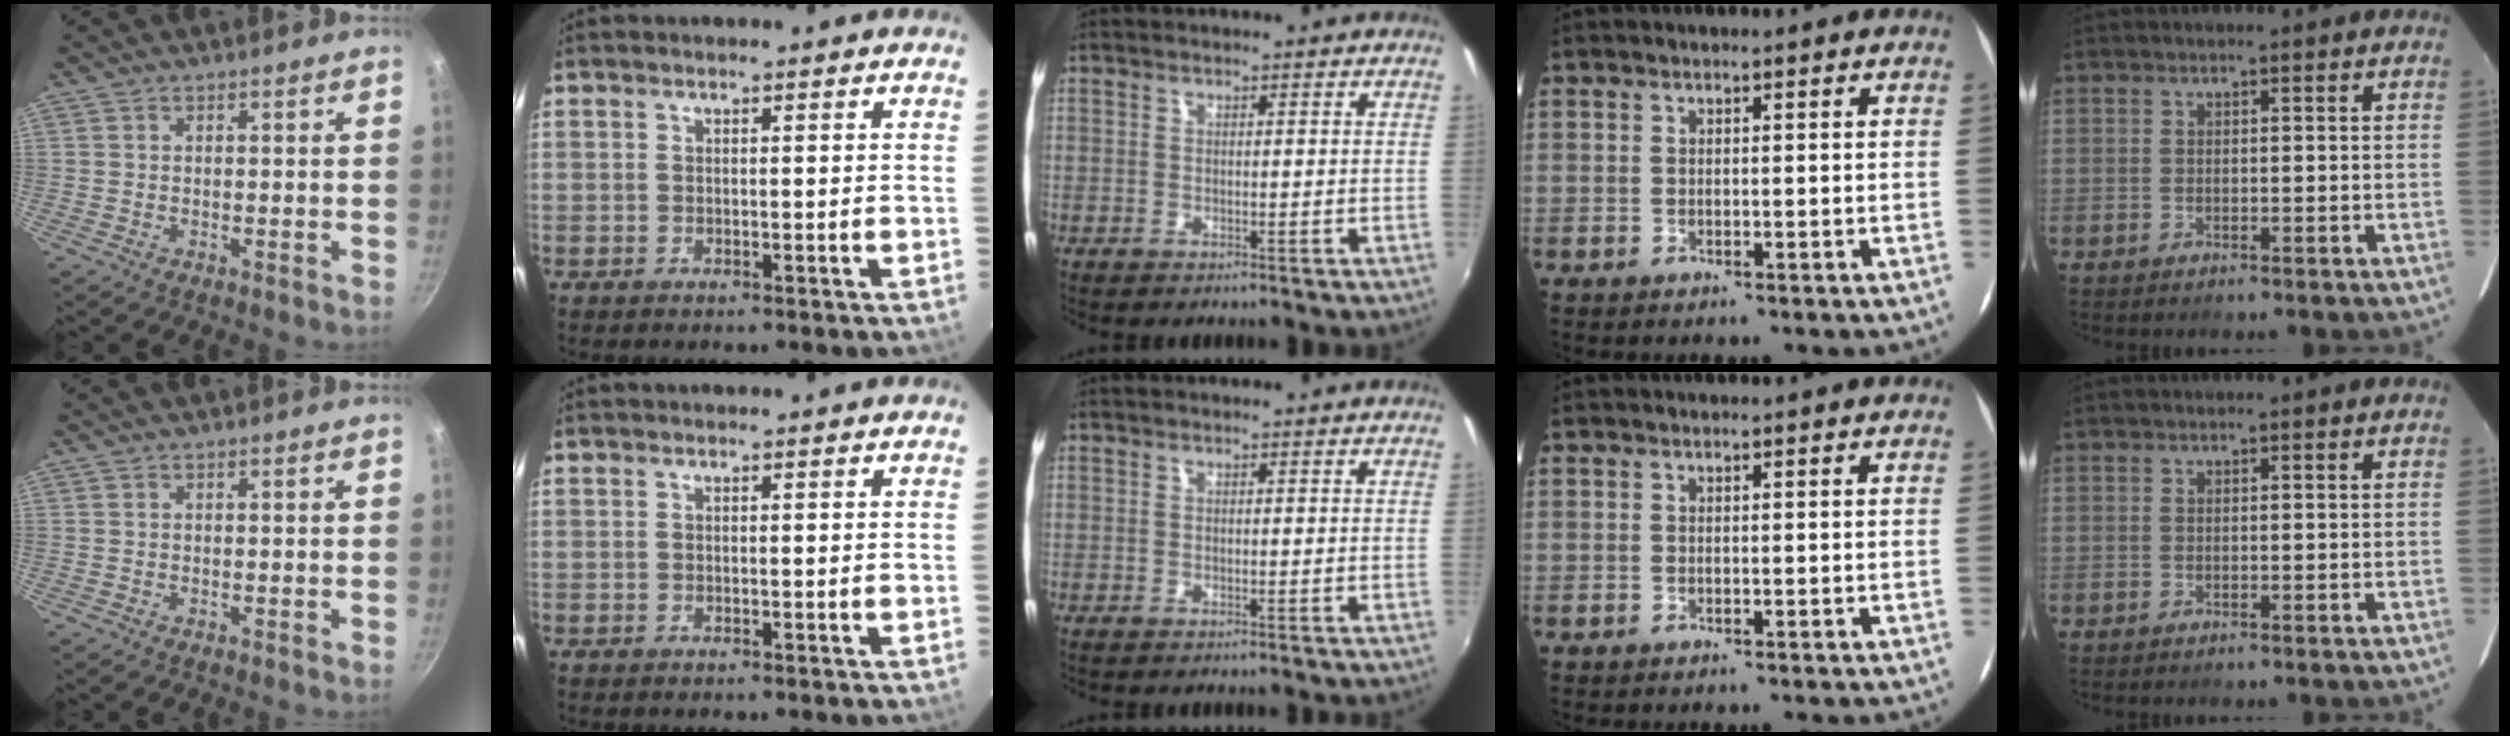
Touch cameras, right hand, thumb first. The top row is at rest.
{}